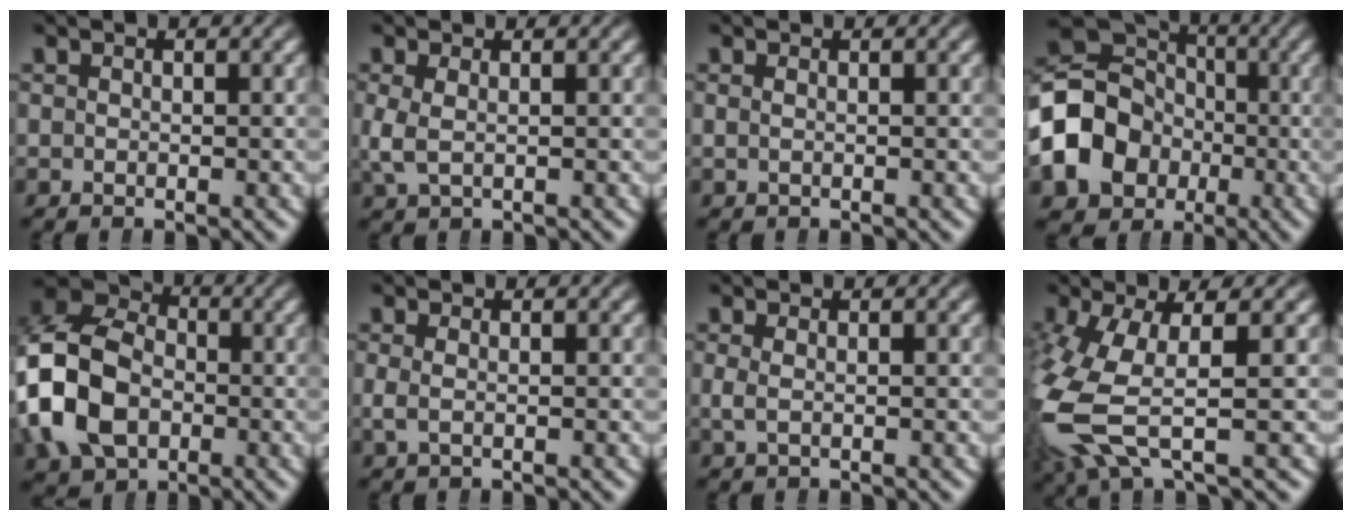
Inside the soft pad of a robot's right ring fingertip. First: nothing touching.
{"total": 1.7, "force": [0.1, 0.9, 1.5], "torque": [-0.046, -0.011, 0.014]}
{"total": 0.7, "force": [0.1, -0.7, 0.2], "torque": [0.002, -0.001, 0.005]}
{"total": 12.1, "force": [-1.5, 10.3, 6.1], "torque": [-0.144, -0.034, -0.020]}
{"total": 13.7, "force": [0.0, 11.6, 7.4], "torque": [-0.164, -0.007, -0.007]}
{"total": 1.0, "force": [0.0, 0.1, 1.0], "torque": [-0.026, -0.005, 0.006]}
{"total": 1.0, "force": [0.1, 0.1, 1.0], "torque": [-0.026, -0.005, 0.008]}
{"total": 7.9, "force": [-0.9, 4.6, 6.3], "torque": [-0.175, -0.024, -0.004]}